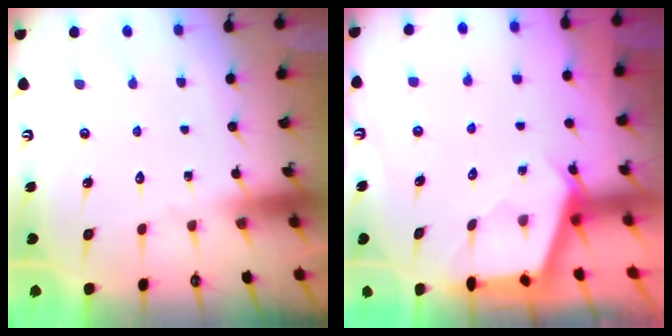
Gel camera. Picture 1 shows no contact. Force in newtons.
{"total": 2.7, "press": 2.7, "slide": 0.3}